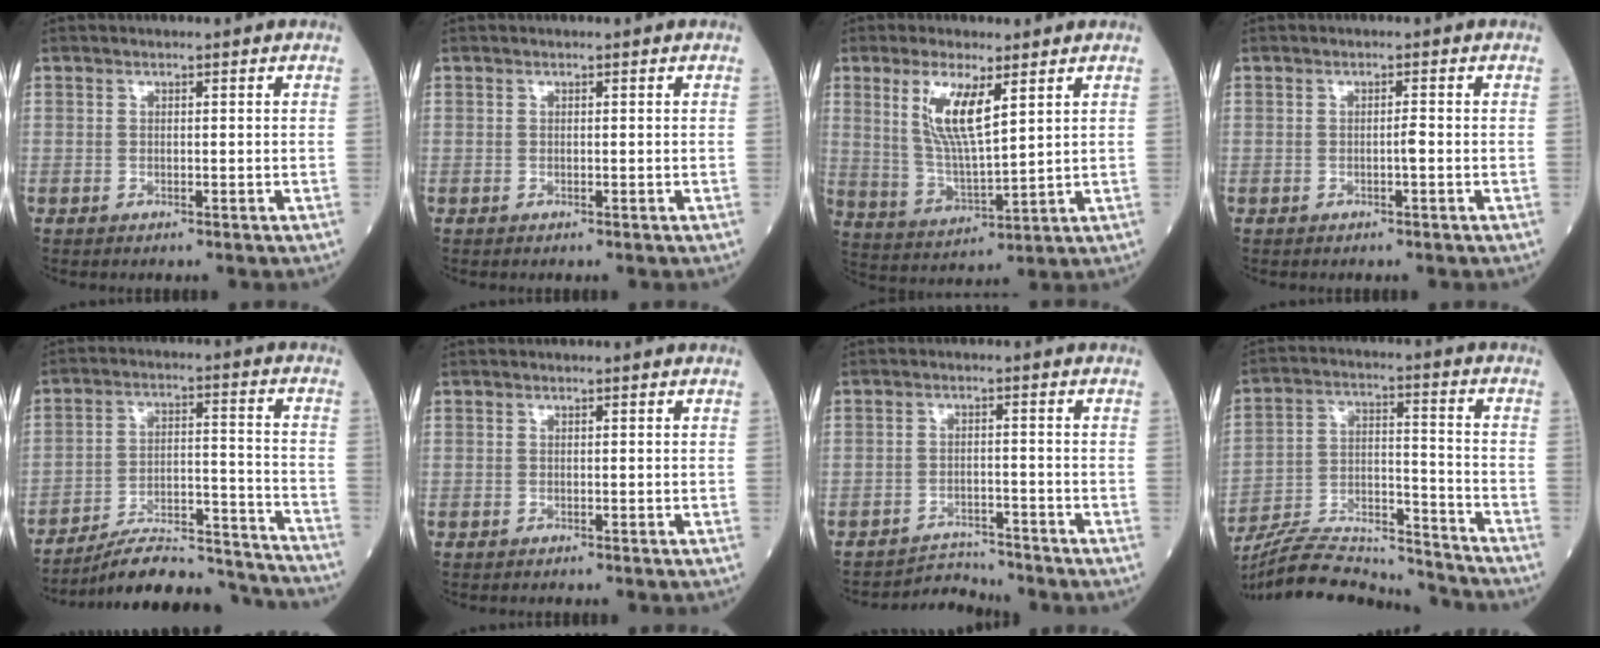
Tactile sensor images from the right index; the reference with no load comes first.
{"total": 0.0}
{"total": 9.3, "force": [3.9, 1.8, 8.3], "torque": [-0.170, -0.009, 0.082]}
{"total": 1.0, "force": [-0.4, 0.0, 0.9], "torque": [-0.013, 0.001, -0.007]}
{"total": 20.3, "force": [-19.4, 1.9, 5.8], "torque": [-0.076, 0.021, -0.285]}
{"total": 0.0}
{"total": 4.4, "force": [-4.1, -0.3, -1.5], "torque": [0.028, 0.001, -0.066]}
{"total": 19.9, "force": [-19.1, 1.9, 5.2], "torque": [-0.117, 0.010, -0.308]}